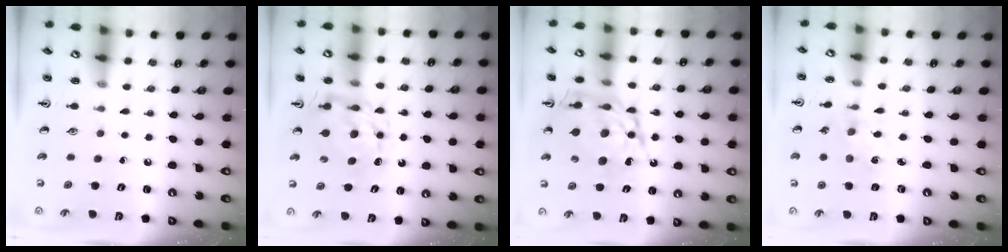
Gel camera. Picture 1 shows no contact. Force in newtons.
{"total": 9.1, "press": 9.1, "slide": 0.8}
{"total": 16.6, "press": 16.5, "slide": 2.1}
{"total": 1.4, "press": 1.4, "slide": 0.3}